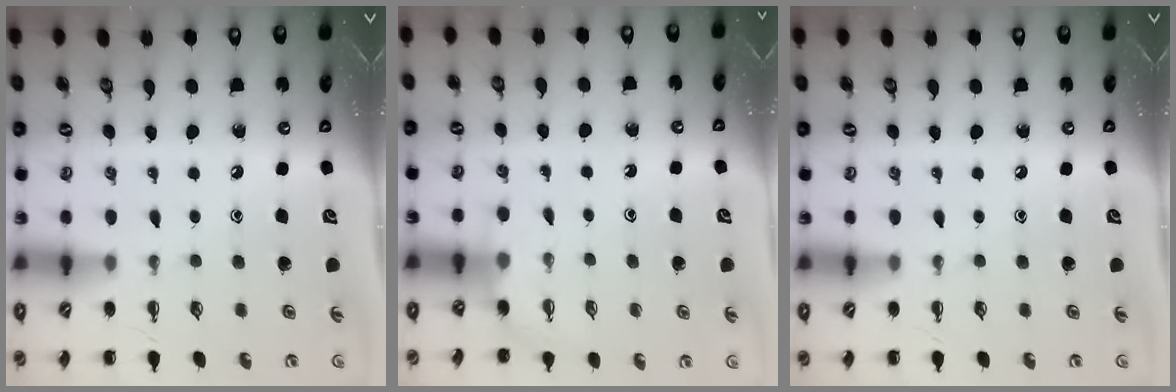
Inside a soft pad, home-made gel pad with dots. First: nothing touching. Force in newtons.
{"total": 2.6, "press": 2.5, "slide": 0.9}
{"total": 0.0}